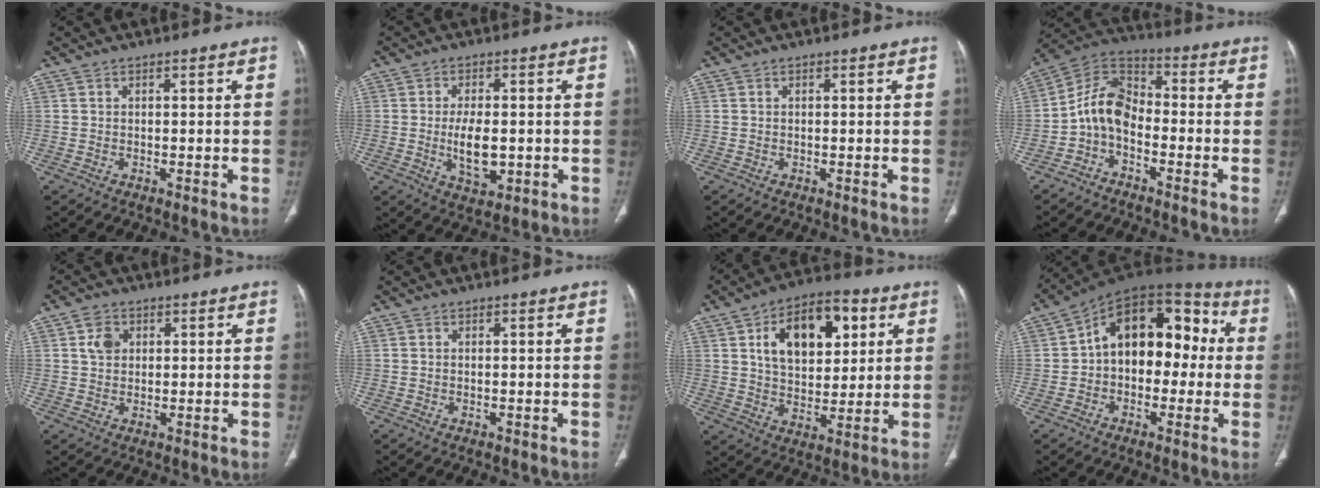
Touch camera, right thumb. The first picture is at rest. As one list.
[{"total": 7.6, "force": [-0.9, 3.9, 6.5], "torque": [-0.105, -0.007, -0.007]}, {"total": 0.0}, {"total": 8.8, "force": [-2.9, 5.8, 6.0], "torque": [-0.102, 0.057, -0.073]}, {"total": 4.0, "force": [1.2, 3.1, 2.2], "torque": [-0.026, -0.002, 0.023]}, {"total": 0.0}, {"total": 17.2, "force": [5.9, 10.1, 12.6], "torque": [-0.154, -0.005, 0.096]}, {"total": 17.0, "force": [0.7, 11.3, 12.8], "torque": [-0.136, 0.056, -0.003]}]